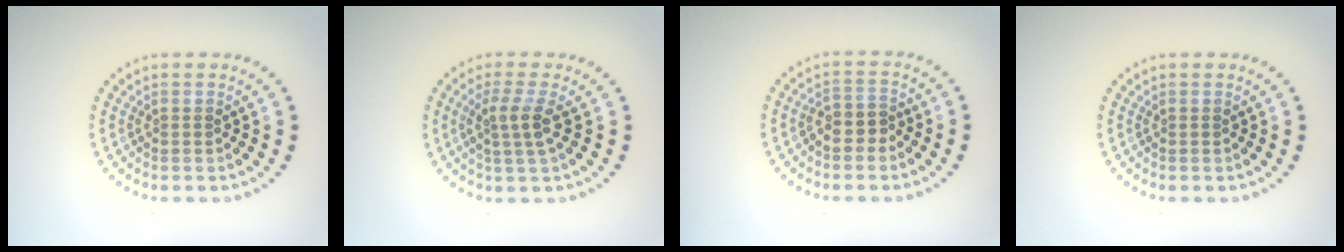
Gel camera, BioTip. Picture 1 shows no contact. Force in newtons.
{"total": 2.5, "press": 1.9, "slide": 1.6}
{"total": 1.6, "press": 1.4, "slide": 0.7}
{"total": 0.0}